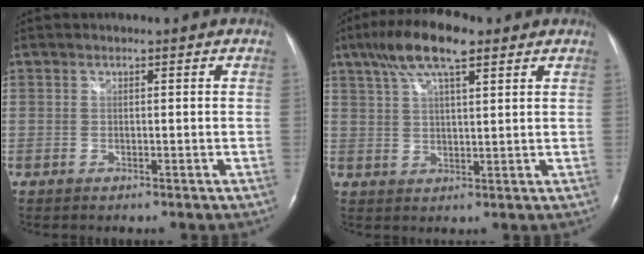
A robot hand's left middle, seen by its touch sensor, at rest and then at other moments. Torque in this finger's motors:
{"motor_torque": [1.26, -0.70, 0.14, 0.10]}